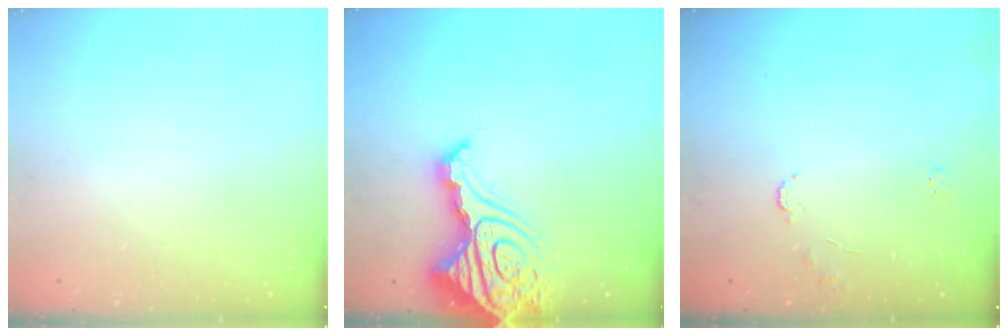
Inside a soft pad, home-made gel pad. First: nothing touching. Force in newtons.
{"total": 20.6, "press": 20.4, "slide": 2.4}
{"total": 6.0, "press": 5.9, "slide": 0.7}